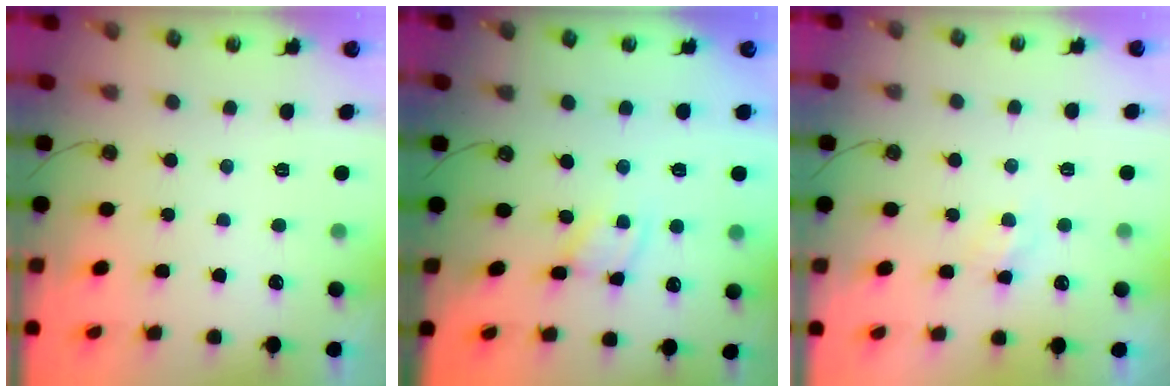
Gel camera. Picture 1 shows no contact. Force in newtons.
{"total": 2.0, "press": 2.0, "slide": 0.1}
{"total": 3.0, "press": 2.9, "slide": 0.5}